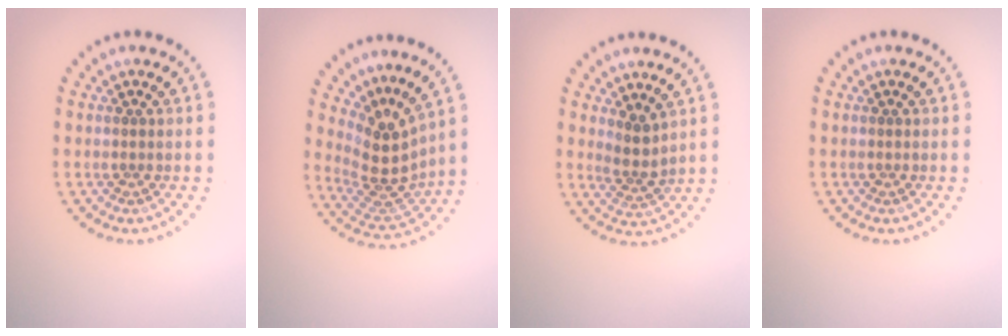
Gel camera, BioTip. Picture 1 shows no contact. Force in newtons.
{"total": 3.9, "press": 2.7, "slide": 2.8}
{"total": 2.2, "press": 1.6, "slide": 1.5}
{"total": 0.0}